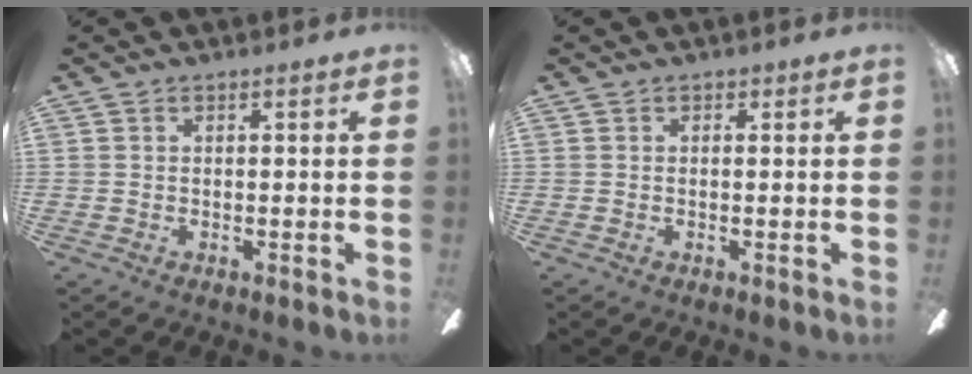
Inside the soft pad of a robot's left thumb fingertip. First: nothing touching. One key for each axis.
{"total": 0.0}